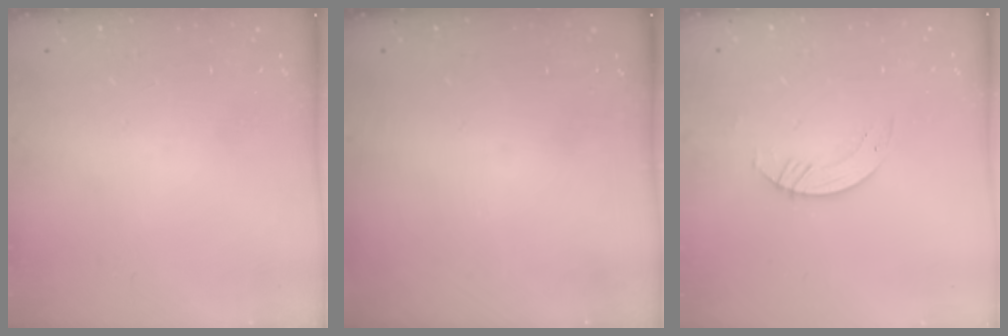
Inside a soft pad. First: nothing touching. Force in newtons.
{"total": 0.0}
{"total": 3.1, "press": 3.1, "slide": 0.2}